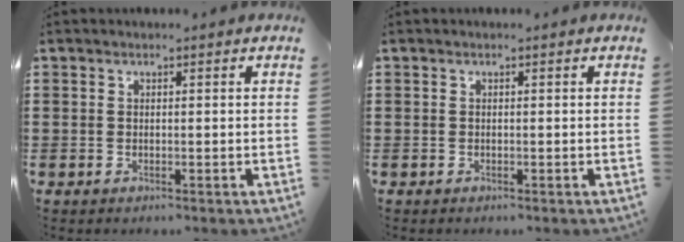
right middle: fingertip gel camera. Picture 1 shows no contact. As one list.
[{"total": 0.0}]